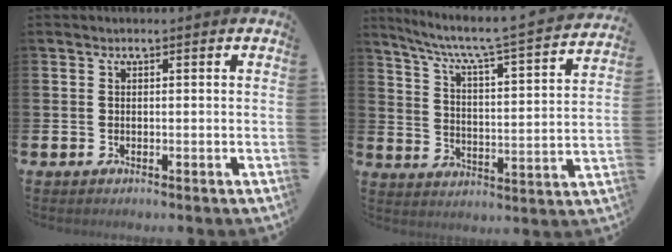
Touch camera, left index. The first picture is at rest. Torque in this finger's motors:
{"motor_torque": [0.20, -1.12, 0.15, 0.14]}